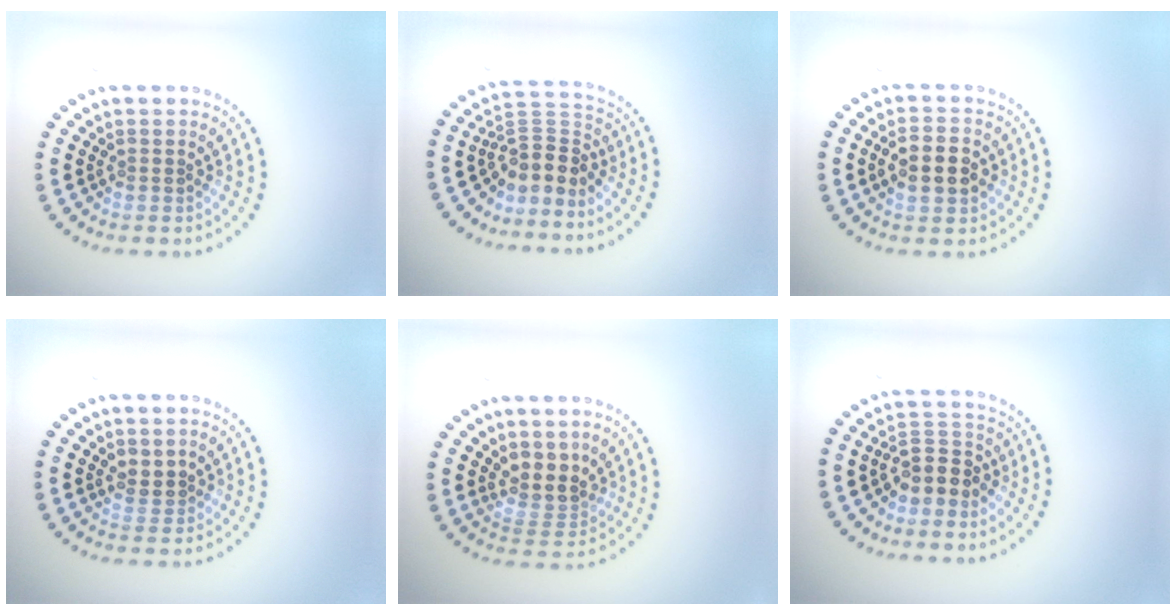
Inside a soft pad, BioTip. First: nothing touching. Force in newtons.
{"total": 3.5, "press": 2.6, "slide": 2.4}
{"total": 3.7, "press": 3.7, "slide": 0.4}
{"total": 1.7, "press": 1.6, "slide": 0.7}
{"total": 3.3, "press": 2.6, "slide": 2.0}
{"total": 3.0, "press": 2.7, "slide": 1.2}